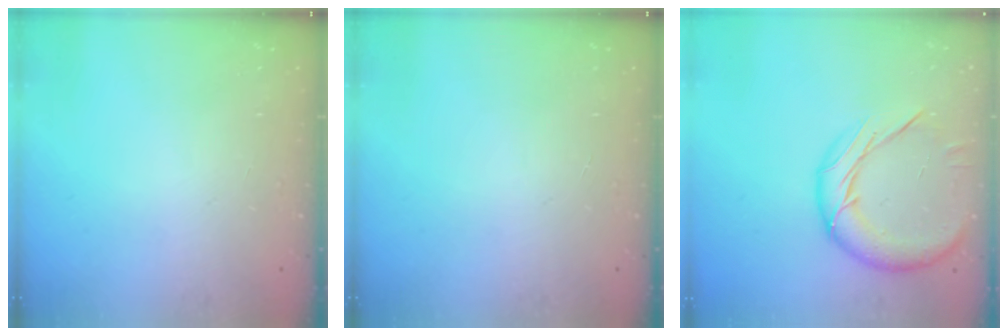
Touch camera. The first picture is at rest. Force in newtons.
{"total": 0.0}
{"total": 14.2, "press": 14.2, "slide": 0.8}